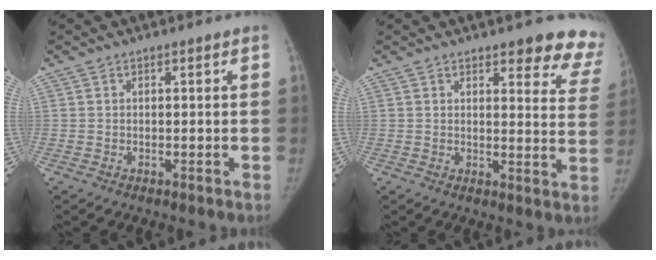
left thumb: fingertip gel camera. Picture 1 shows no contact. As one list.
[{"total": 11.6, "force": [9.7, 3.7, 5.2], "torque": [-0.009, -0.058, 0.084]}]